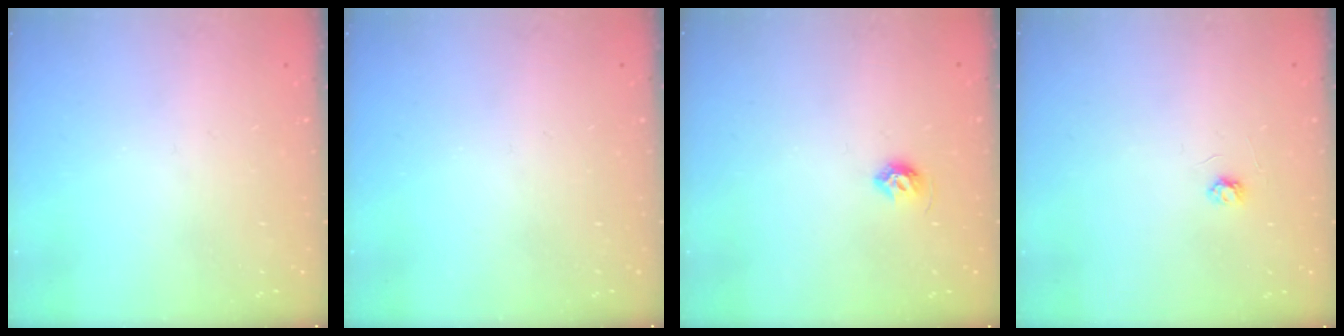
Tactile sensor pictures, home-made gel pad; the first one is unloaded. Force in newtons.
{"total": 0.0}
{"total": 5.6, "press": 5.5, "slide": 1.0}
{"total": 2.6, "press": 2.6, "slide": 0.3}